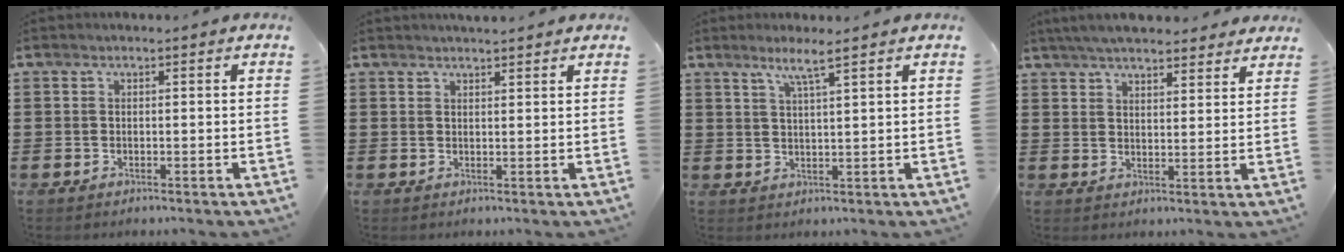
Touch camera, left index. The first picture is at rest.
{"total": 1.8, "force": [1.8, 0.1, 0.3], "torque": [-0.010, 0.001, 0.034]}
{"total": 3.7, "force": [2.6, -0.4, 2.6], "torque": [-0.058, 0.001, 0.045]}
{"total": 5.4, "force": [5.1, 0.8, 1.6], "torque": [-0.047, -0.010, 0.094]}